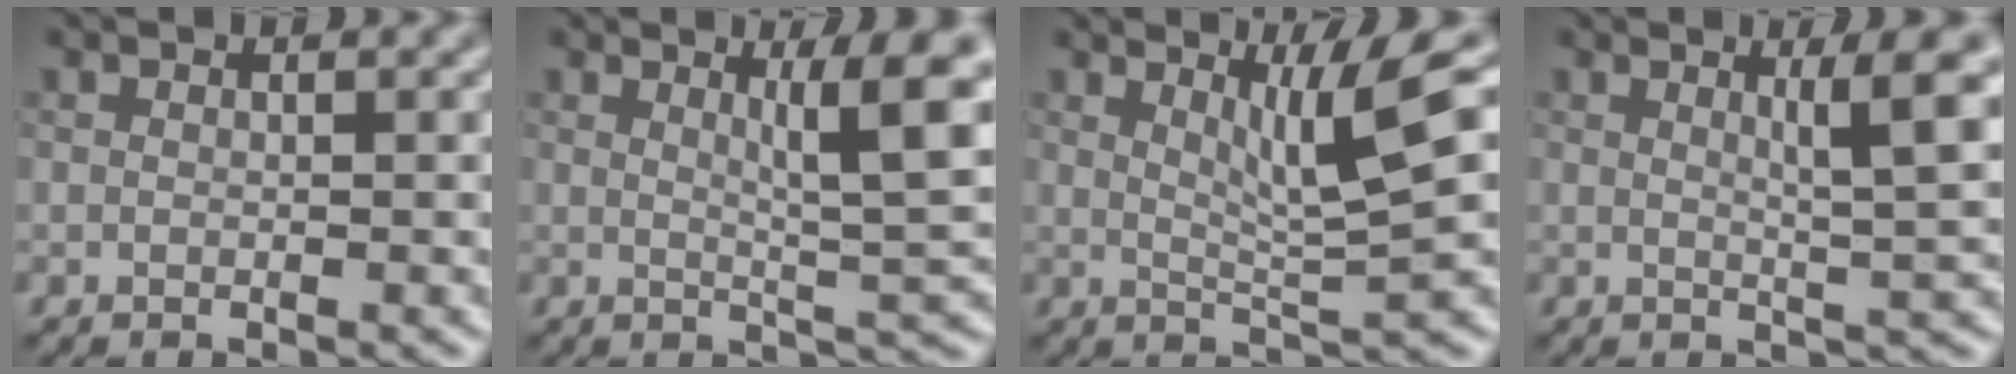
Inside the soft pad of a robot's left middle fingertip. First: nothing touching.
{"total": 6.2, "force": [2.0, 0.9, 5.8], "torque": [-0.082, -0.004, 0.033]}
{"total": 4.9, "force": [1.9, 0.4, 4.5], "torque": [-0.076, -0.002, 0.038]}
{"total": 4.5, "force": [1.5, 0.6, 4.2], "torque": [-0.059, -0.001, 0.025]}